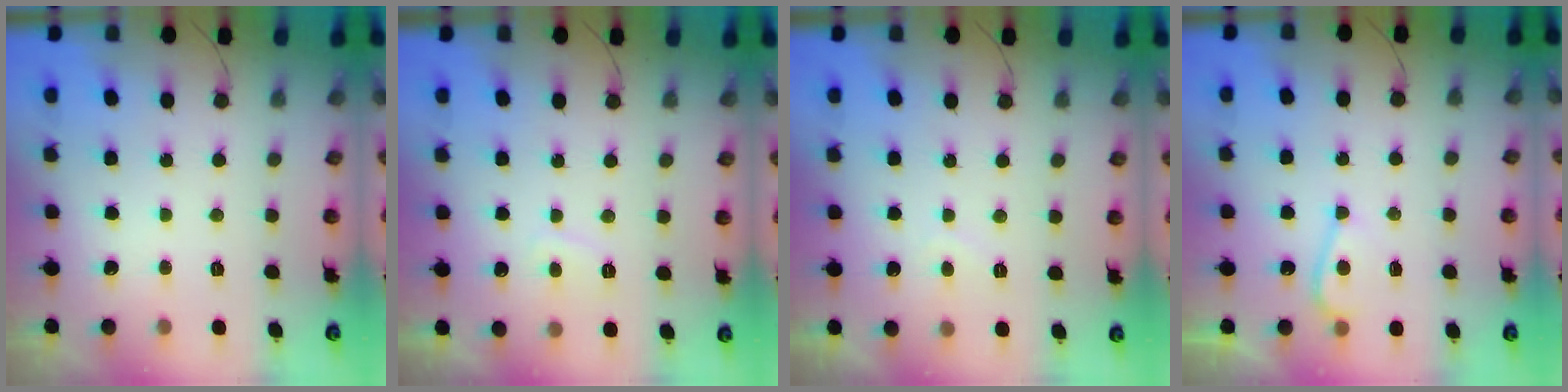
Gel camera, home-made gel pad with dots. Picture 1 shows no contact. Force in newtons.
{"total": 2.8, "press": 2.7, "slide": 0.8}
{"total": 1.3, "press": 1.1, "slide": 0.5}
{"total": 5.0, "press": 4.8, "slide": 1.2}